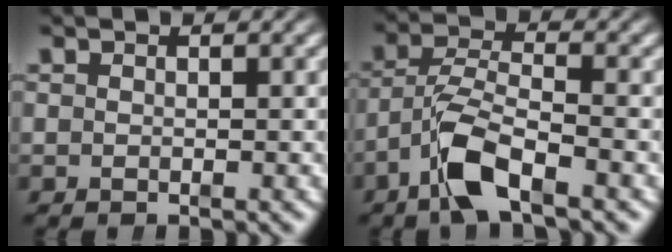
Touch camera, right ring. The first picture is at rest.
{"total": 4.7, "force": [-1.8, 1.9, 3.9], "torque": [-0.088, -0.020, -0.026]}